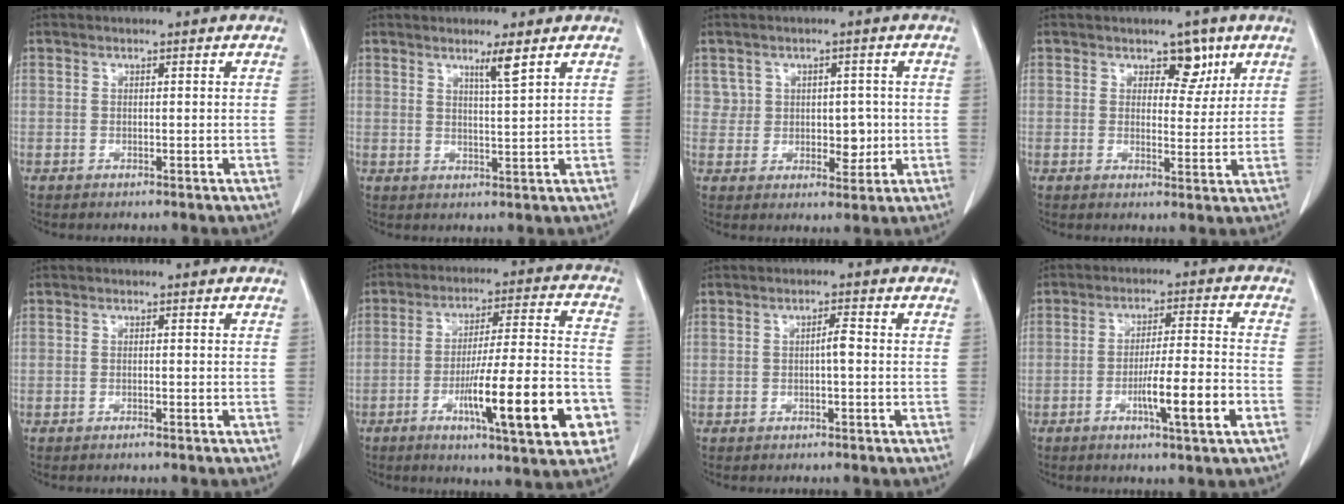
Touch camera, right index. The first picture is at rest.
{"total": 3.2, "force": [2.1, -0.6, 2.3], "torque": [-0.044, -0.008, 0.039]}
{"total": 4.6, "force": [0.6, 3.8, 2.5], "torque": [-0.018, 0.001, 0.014]}
{"total": 4.4, "force": [2.5, 2.6, 2.4], "torque": [-0.021, 0.001, 0.036]}
{"total": 0.6, "force": [-0.5, 0.0, 0.4], "torque": [-0.007, 0.000, -0.008]}
{"total": 18.0, "force": [-6.7, 1.7, 16.7], "torque": [-0.237, 0.000, -0.094]}
{"total": 1.7, "force": [-0.2, 0.2, 1.7], "torque": [-0.029, 0.003, -0.003]}
{"total": 9.0, "force": [-3.4, -0.2, 8.3], "torque": [-0.138, -0.007, -0.056]}